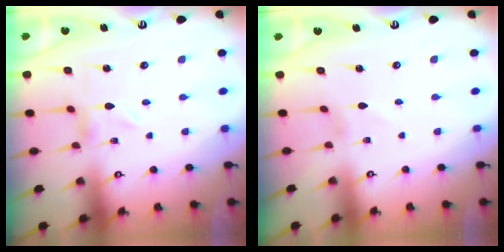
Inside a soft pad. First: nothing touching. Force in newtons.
{"total": 1.1, "press": 1.1, "slide": 0.1}